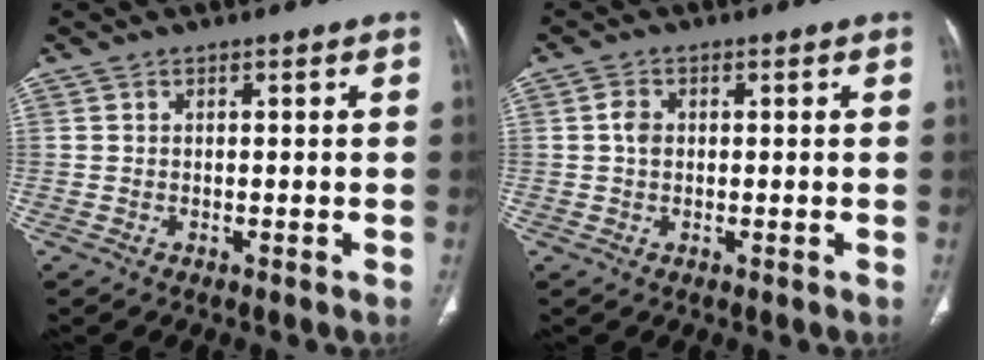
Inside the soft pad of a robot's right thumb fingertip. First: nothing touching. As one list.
[{"total": 2.4, "force": [0.2, 1.7, 1.6], "torque": [-0.030, 0.004, 0.002]}]